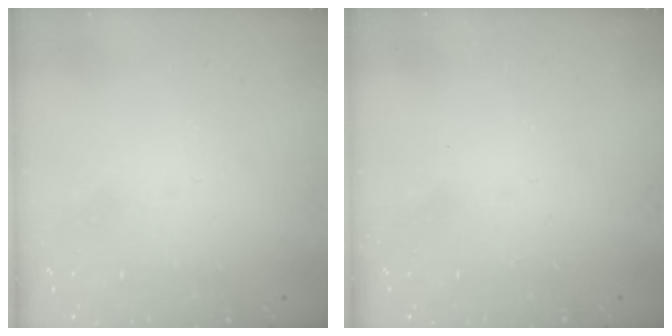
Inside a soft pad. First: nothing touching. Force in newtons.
{"total": 3.8, "press": 3.8, "slide": 0.4}